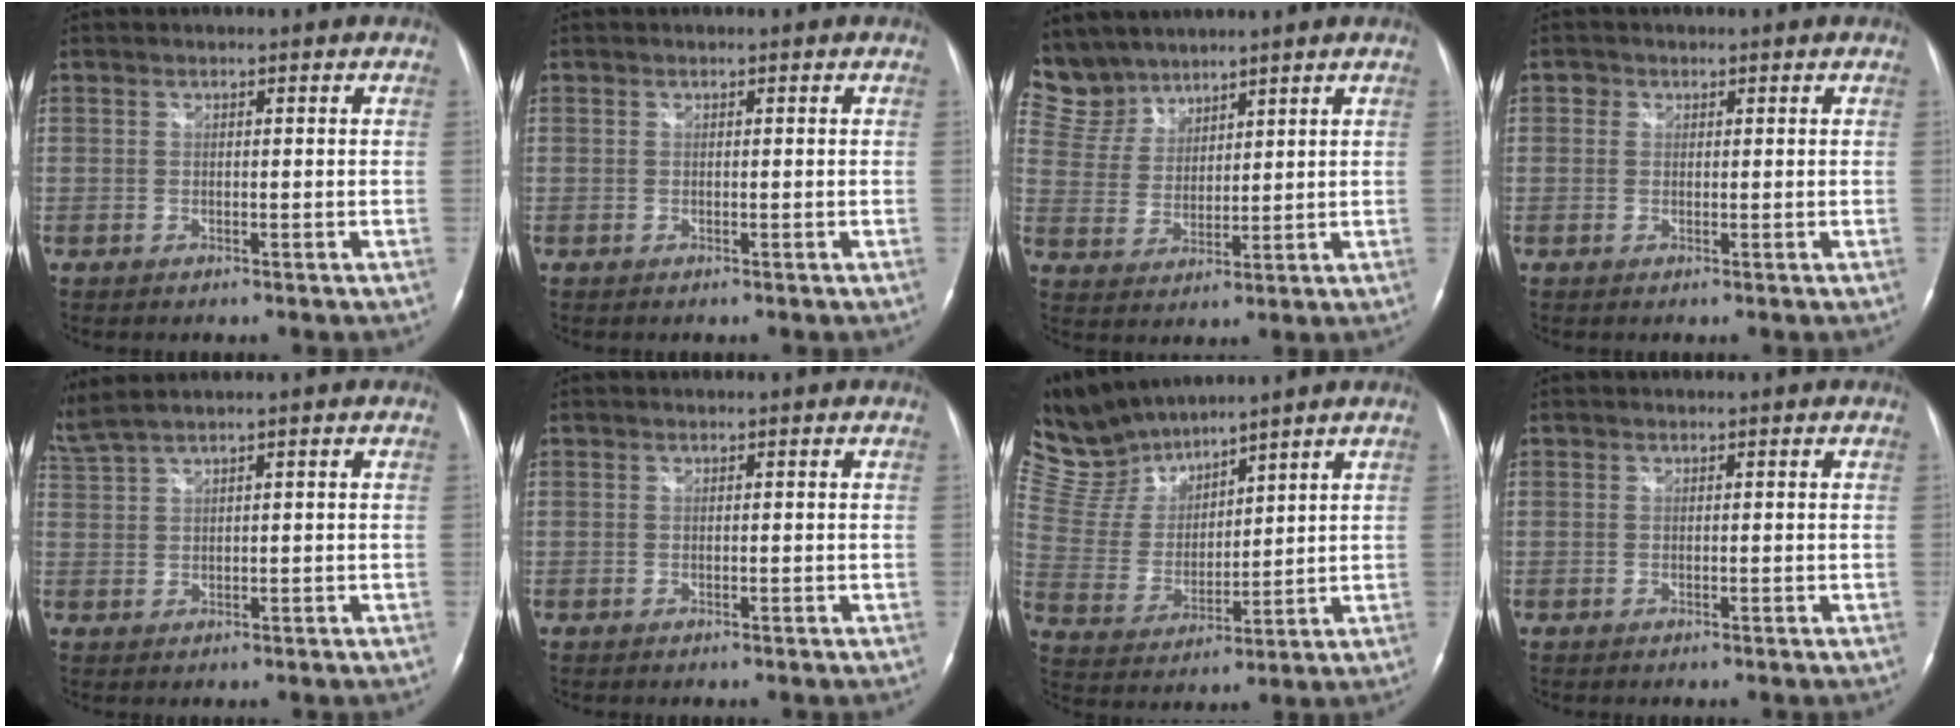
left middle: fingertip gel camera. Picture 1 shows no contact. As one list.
[{"total": 0.0}, {"total": 7.9, "force": [7.2, 3.1, -0.1], "torque": [-0.007, 0.013, 0.160]}, {"total": 1.2, "force": [0.4, 1.1, 0.2], "torque": [0.006, 0.005, 0.002]}, {"total": 4.2, "force": [3.4, -0.7, 2.3], "torque": [-0.068, 0.027, 0.079]}, {"total": 0.0}, {"total": 9.7, "force": [9.5, 1.7, 1.1], "torque": [-0.047, 0.012, 0.212]}, {"total": 0.0}]